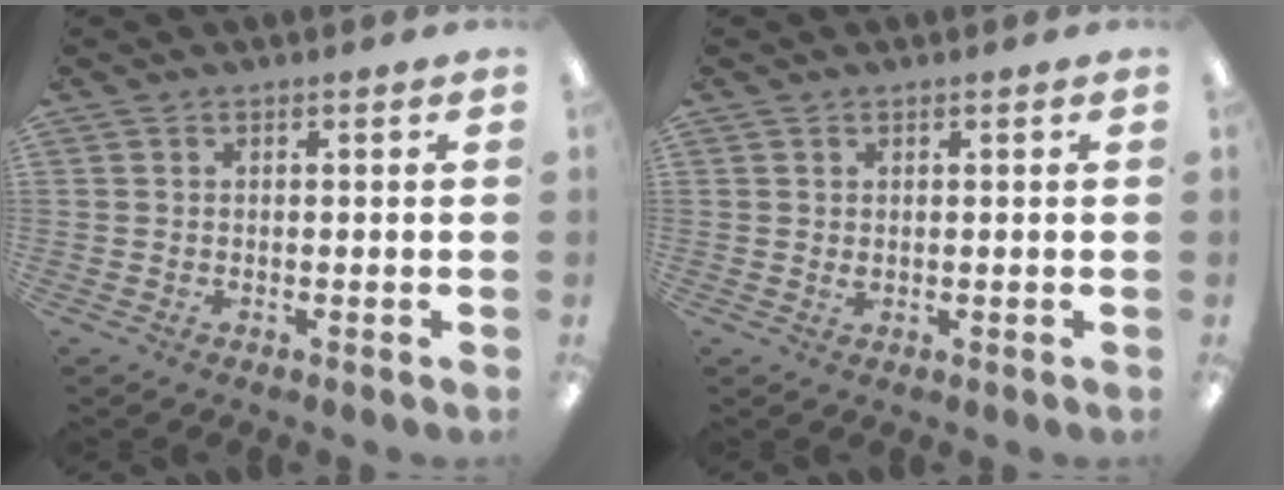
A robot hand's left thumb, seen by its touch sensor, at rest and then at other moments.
{"total": 1.1, "force": [0.3, 0.6, 0.9], "torque": [-0.019, 0.002, 0.004]}